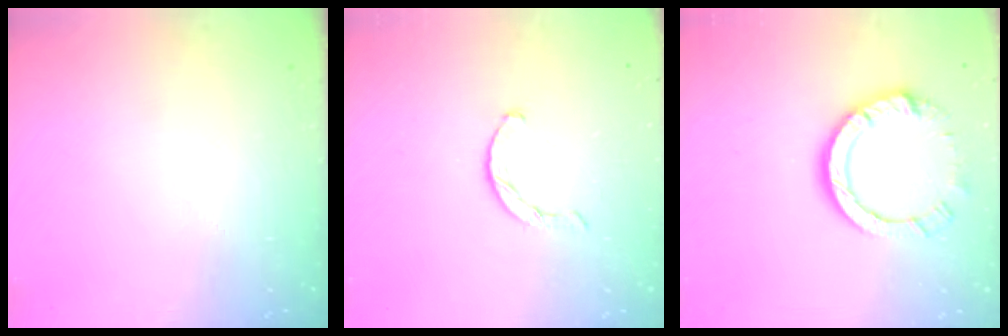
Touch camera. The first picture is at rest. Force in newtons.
{"total": 1.9, "press": 1.9, "slide": 0.3}
{"total": 10.8, "press": 10.7, "slide": 1.0}